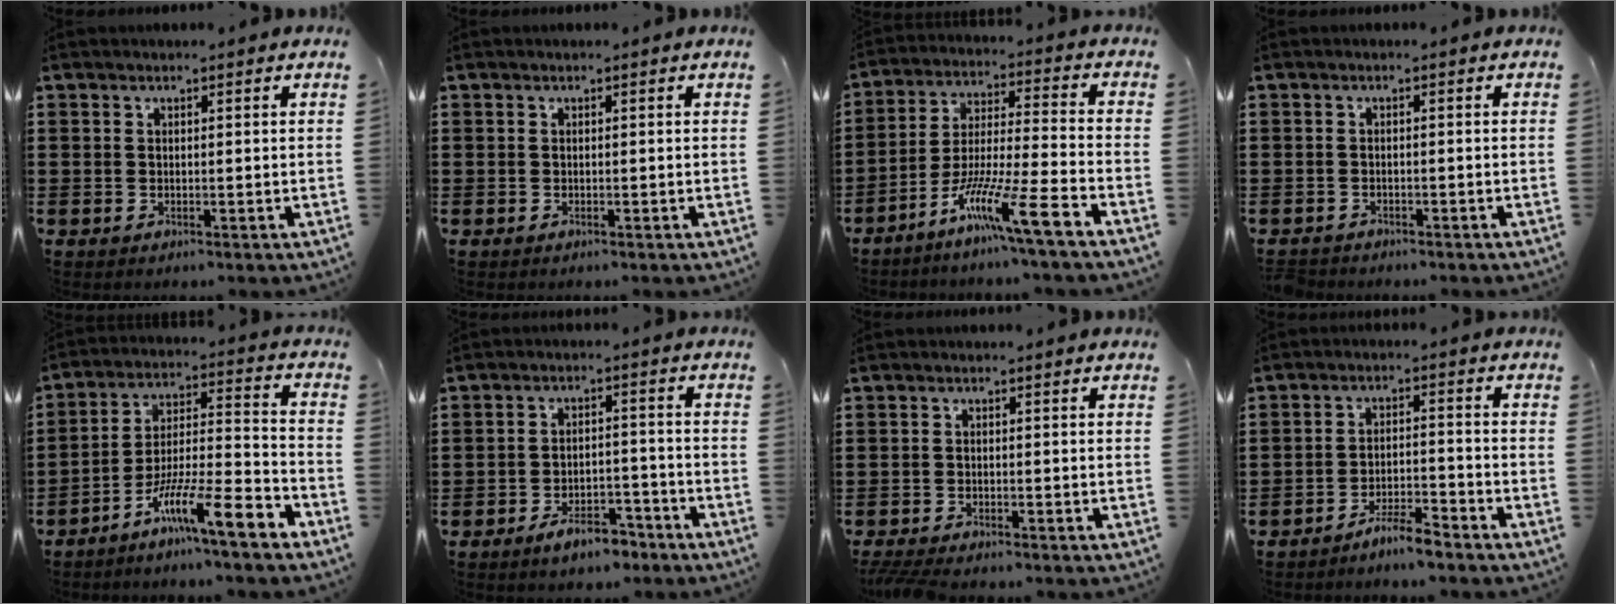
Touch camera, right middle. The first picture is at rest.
{"total": 0.0}
{"total": 11.0, "force": [-8.0, -0.4, 7.6], "torque": [-0.143, -0.006, -0.160]}
{"total": 1.2, "force": [-1.2, 0.2, 0.0], "torque": [-0.005, 0.001, -0.025]}
{"total": 11.5, "force": [-8.4, 1.2, 7.8], "torque": [-0.134, 0.007, -0.162]}
{"total": 5.4, "force": [-4.7, 1.5, 2.1], "torque": [-0.037, 0.012, -0.091]}
{"total": 2.0, "force": [-1.8, 0.2, 0.6], "torque": [-0.021, -0.001, -0.040]}
{"total": 4.4, "force": [-4.1, 0.2, 1.5], "torque": [-0.033, 0.003, -0.082]}